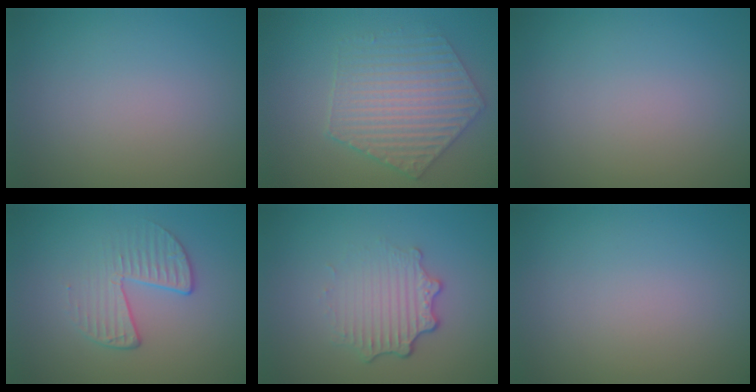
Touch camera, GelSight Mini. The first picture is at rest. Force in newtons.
{"total": 5.4, "press": 4.5, "slide": 2.9}
{"total": 0.0}
{"total": 2.4, "press": 1.7, "slide": 1.8}
{"total": 3.4, "press": 2.6, "slide": 2.2}
{"total": 0.0}